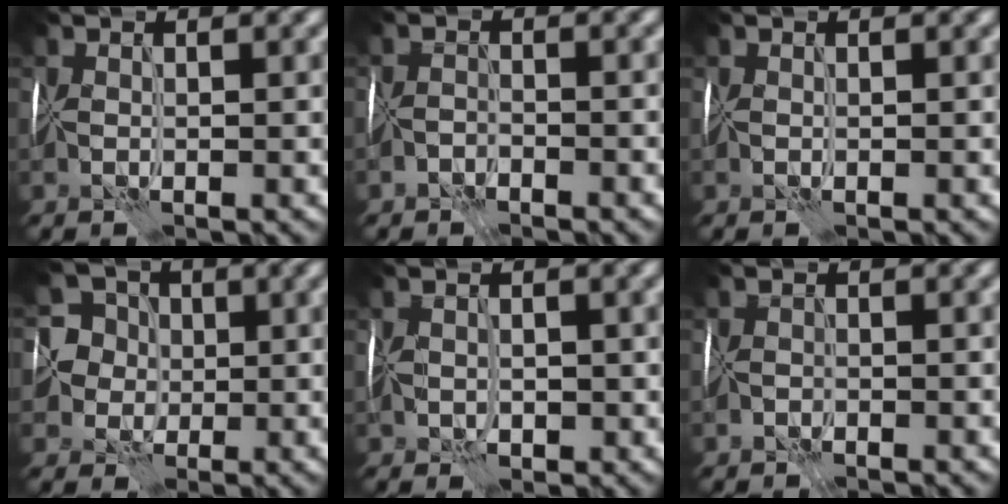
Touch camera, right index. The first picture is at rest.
{"total": 1.4, "force": [-1.3, 0.0, -0.6], "torque": [0.013, 0.006, -0.028]}
{"total": 0.0}
{"total": 6.9, "force": [-0.1, 6.6, 2.0], "torque": [-0.044, 0.035, -0.031]}
{"total": 1.4, "force": [-0.4, 1.1, 0.8], "torque": [-0.014, -0.001, -0.004]}
{"total": 0.9, "force": [-0.7, 0.0, -0.5], "torque": [0.009, 0.004, -0.015]}